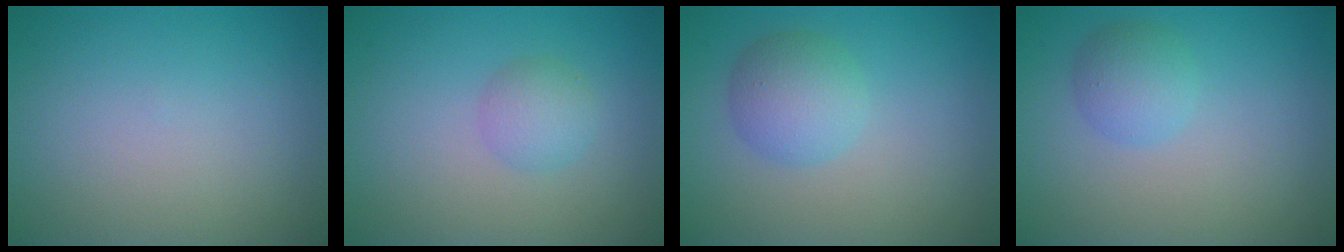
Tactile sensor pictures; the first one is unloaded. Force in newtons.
{"total": 2.1, "press": 2.1, "slide": 0.0}
{"total": 3.5, "press": 3.5, "slide": 0.1}
{"total": 2.4, "press": 2.4, "slide": 0.1}